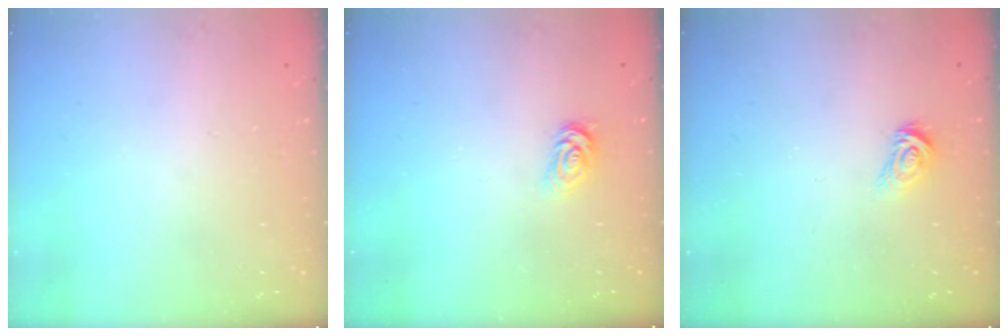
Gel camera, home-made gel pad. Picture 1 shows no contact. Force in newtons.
{"total": 2.5, "press": 2.5, "slide": 0.4}
{"total": 3.4, "press": 3.3, "slide": 0.5}